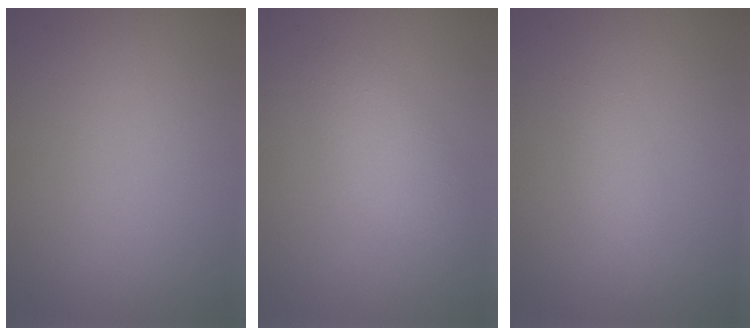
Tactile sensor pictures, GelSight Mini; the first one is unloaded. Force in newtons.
{"total": 2.3, "press": 2.3, "slide": 0.2}
{"total": 1.5, "press": 1.5, "slide": 0.1}